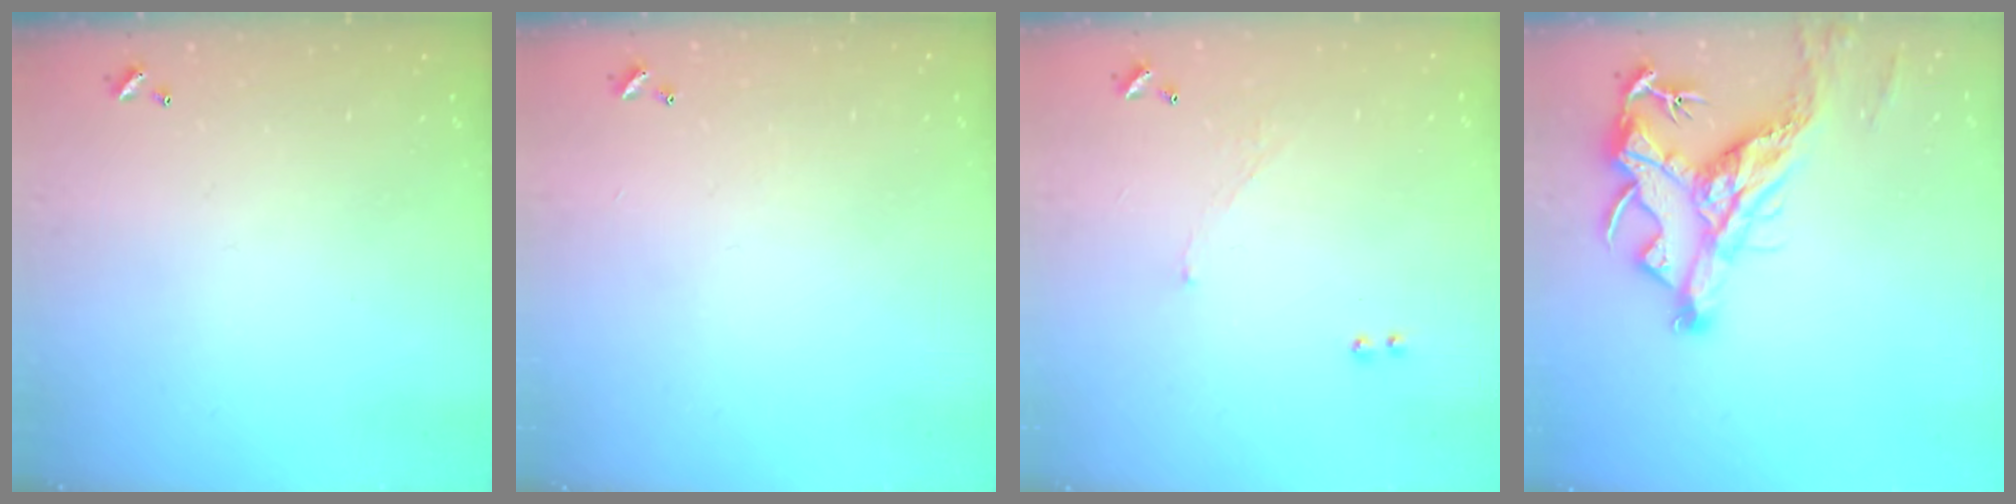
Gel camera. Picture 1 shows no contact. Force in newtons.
{"total": 1.9, "press": 1.9, "slide": 0.5}
{"total": 3.3, "press": 3.3, "slide": 0.7}
{"total": 11.8, "press": 11.6, "slide": 1.9}